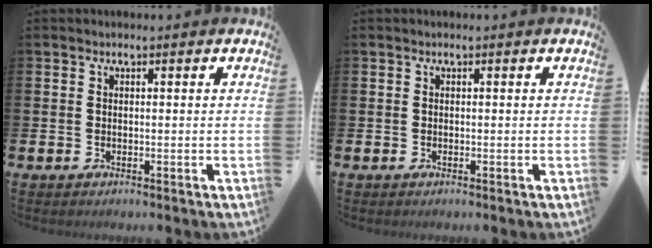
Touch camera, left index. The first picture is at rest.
{"total": 0.0}